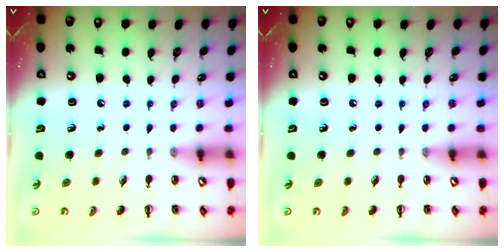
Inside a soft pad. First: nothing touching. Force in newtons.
{"total": 0.0}